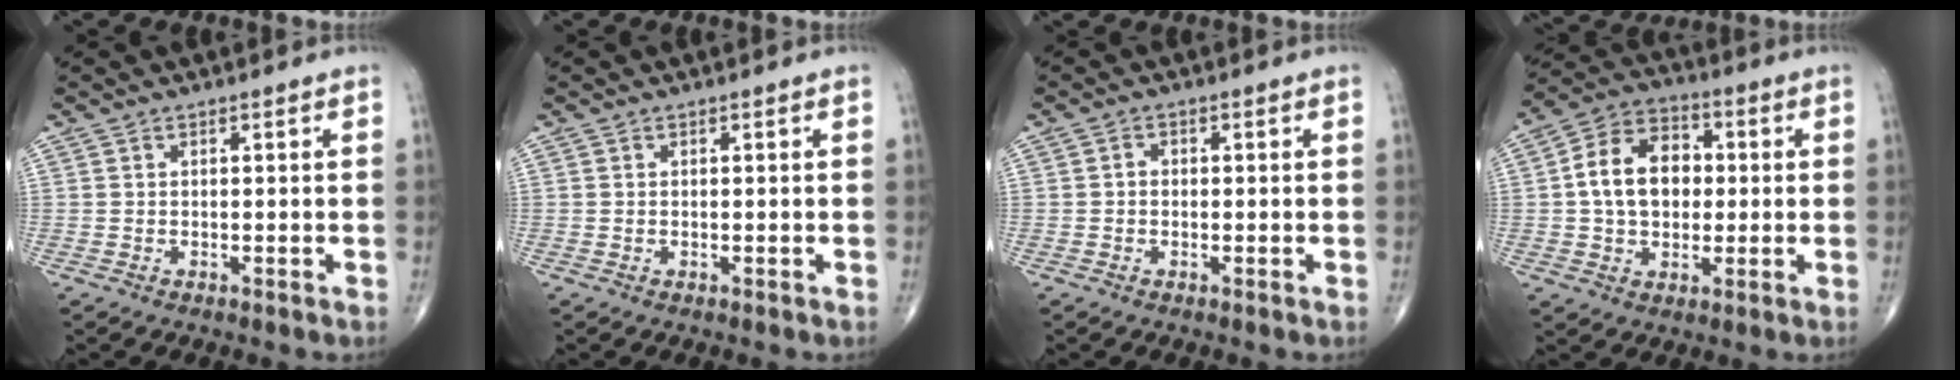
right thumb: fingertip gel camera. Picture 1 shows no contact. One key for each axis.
{"total": 0.0}
{"total": 1.2, "fx": -0.1, "fy": 1.0, "fz": 0.6, "tx": -0.003, "ty": 0.005, "tz": -0.005}
{"total": 12.9, "fx": 0.8, "fy": 9.3, "fz": 8.9, "tx": -0.129, "ty": 0.021, "tz": 0.006}